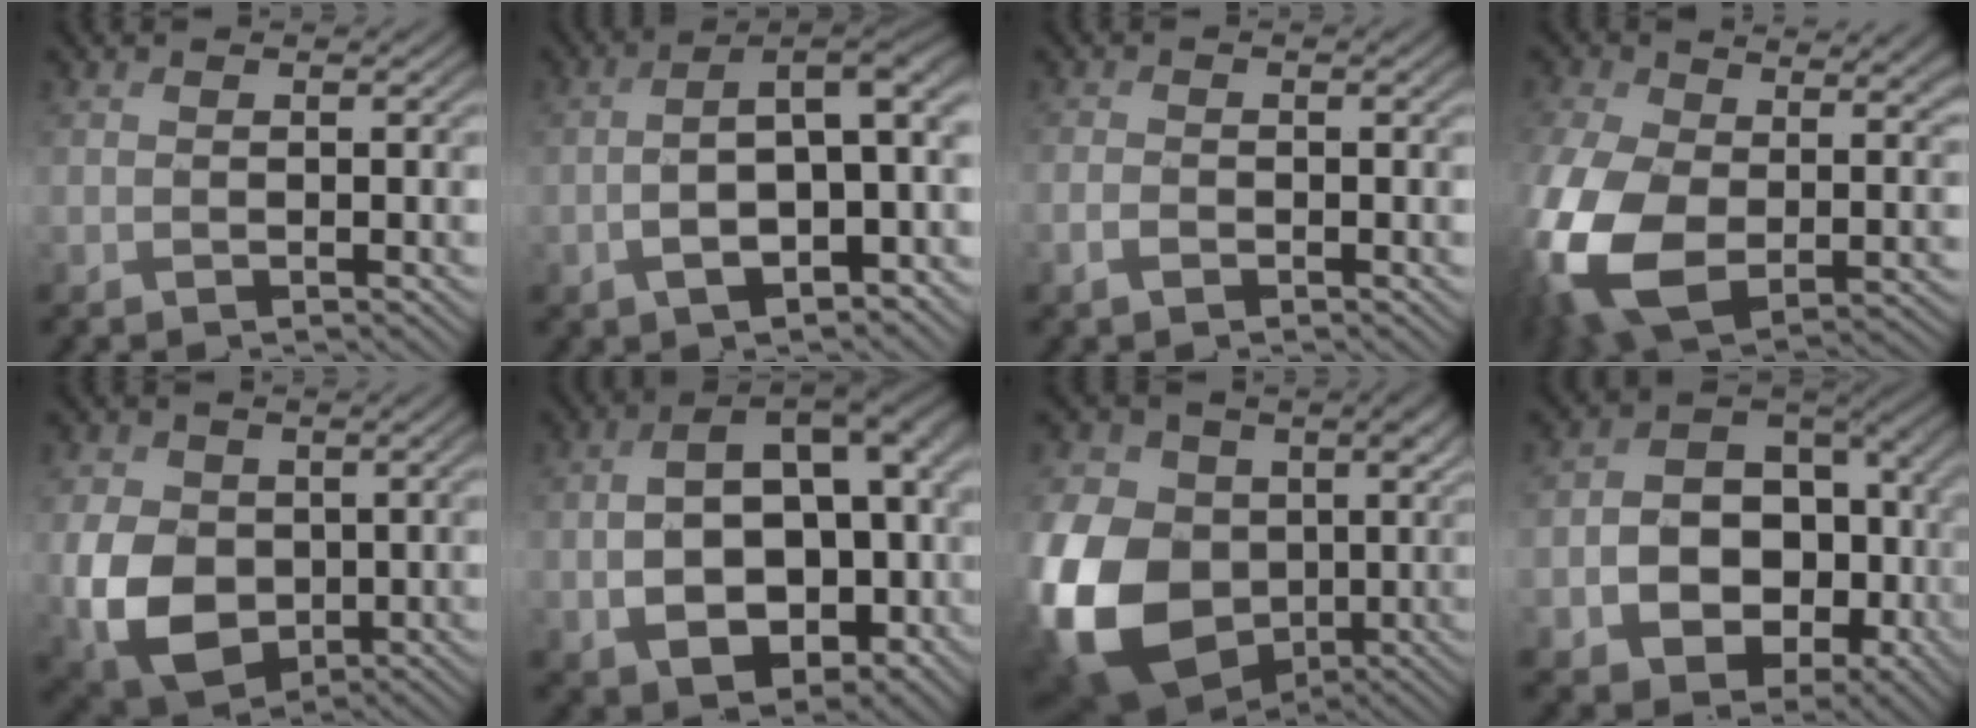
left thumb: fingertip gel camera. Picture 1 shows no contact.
{"total": 11.7, "force": [-2.3, 5.5, 10.1], "torque": [-0.163, -0.001, -0.034]}
{"total": 1.6, "force": [-0.9, 0.8, 1.0], "torque": [-0.026, 0.001, -0.020]}
{"total": 18.5, "force": [0.5, 12.2, 13.9], "torque": [-0.351, -0.049, 0.031]}
{"total": 9.9, "force": [-0.3, 7.5, 6.5], "torque": [-0.177, -0.014, -0.006]}
{"total": 13.9, "force": [-2.7, 9.1, 10.2], "torque": [-0.183, -0.020, -0.032]}
{"total": 19.0, "force": [-1.5, 14.8, 11.9], "torque": [-0.298, -0.034, -0.014]}
{"total": 13.0, "force": [-2.9, 10.0, 7.9], "torque": [-0.144, -0.037, -0.045]}